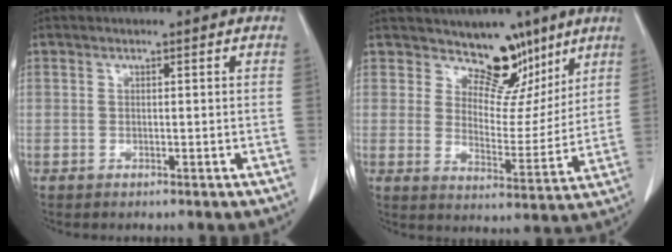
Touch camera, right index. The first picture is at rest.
{"total": 8.6, "force": [6.7, 4.4, 3.2], "torque": [-0.027, -0.012, 0.107]}